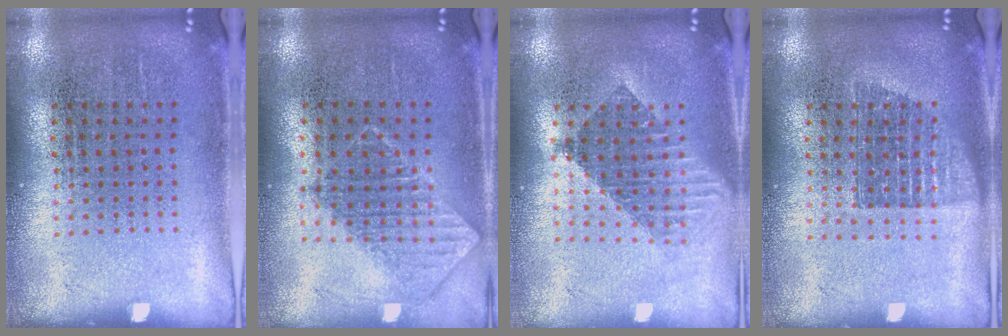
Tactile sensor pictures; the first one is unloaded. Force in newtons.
{"total": 0.8, "press": 0.8, "slide": 0.1}
{"total": 1.7, "press": 1.4, "slide": 1.0}
{"total": 1.2, "press": 1.0, "slide": 0.7}